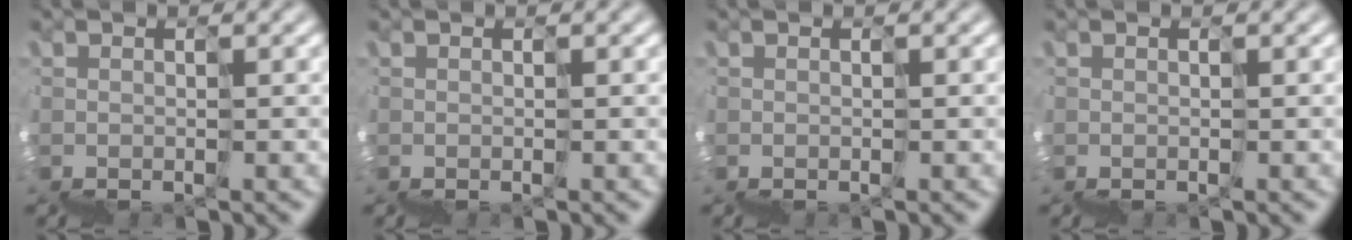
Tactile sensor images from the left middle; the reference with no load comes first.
{"total": 0.0}
{"total": 0.0}
{"total": 0.0}